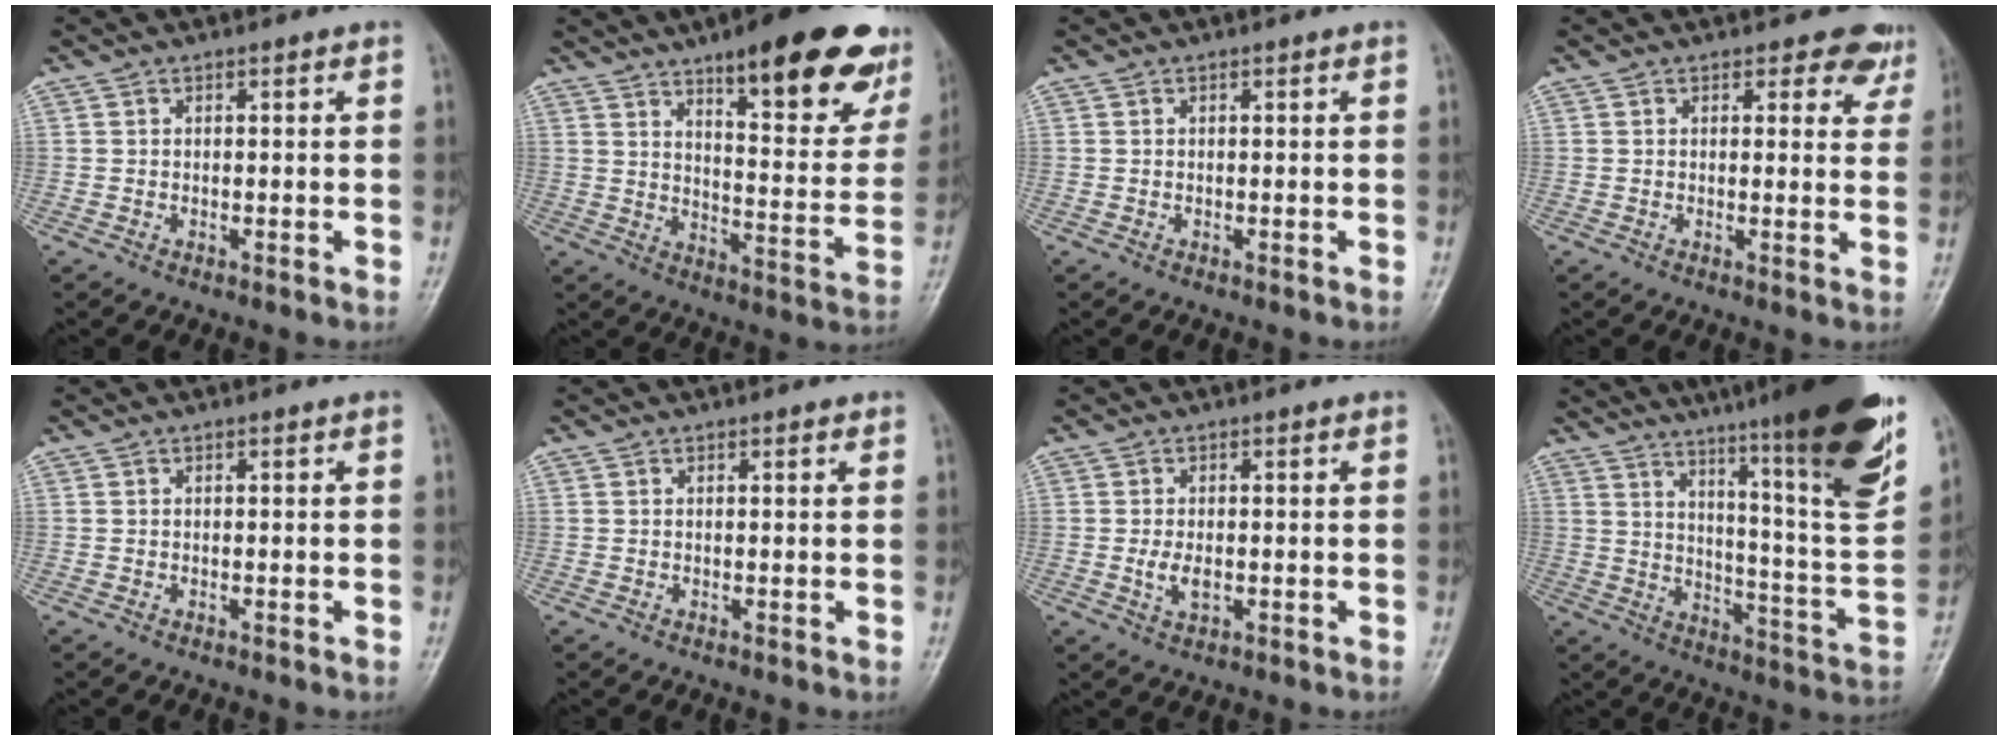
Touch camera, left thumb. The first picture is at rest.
{"total": 23.7, "force": [15.0, 6.9, 17.0], "torque": [-0.182, -0.062, 0.203]}
{"total": 0.0}
{"total": 5.4, "force": [4.3, 2.9, 1.4], "torque": [0.021, -0.025, 0.032]}
{"total": 0.0}
{"total": 0.8, "force": [0.5, 0.3, 0.5], "torque": [-0.006, -0.001, 0.004]}
{"total": 3.3, "force": [-0.3, 1.8, 2.7], "torque": [-0.051, -0.005, -0.005]}
{"total": 27.6, "force": [18.1, 2.6, 20.7], "torque": [-0.285, -0.086, 0.261]}